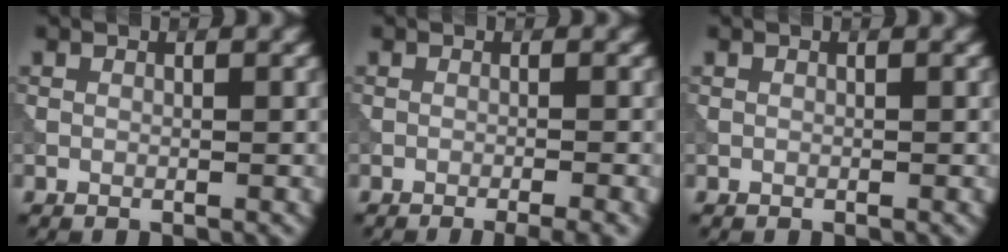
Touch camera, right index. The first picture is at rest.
{"total": 3.3, "force": [-1.1, 1.2, 2.9], "torque": [-0.016, 0.010, -0.019]}
{"total": 0.0}